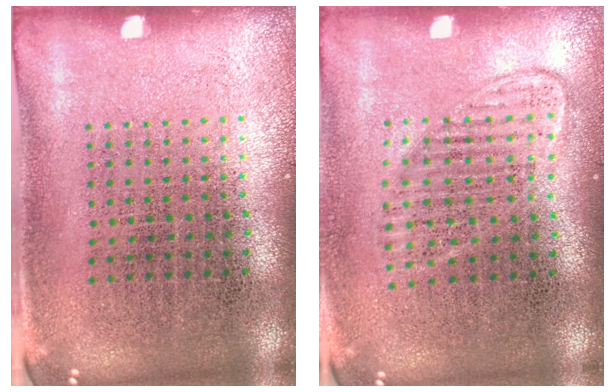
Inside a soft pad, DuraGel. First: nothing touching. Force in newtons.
{"total": 1.4, "press": 1.2, "slide": 0.6}